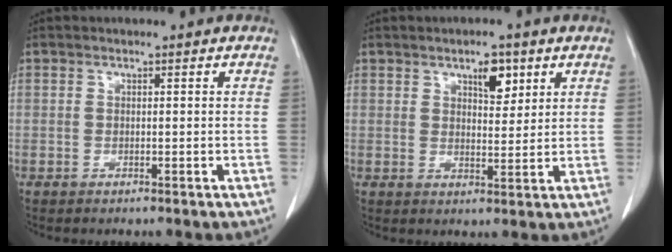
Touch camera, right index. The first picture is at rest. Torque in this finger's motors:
{"motor_torque": [0.17, 0.18, 0.04, 0.03]}